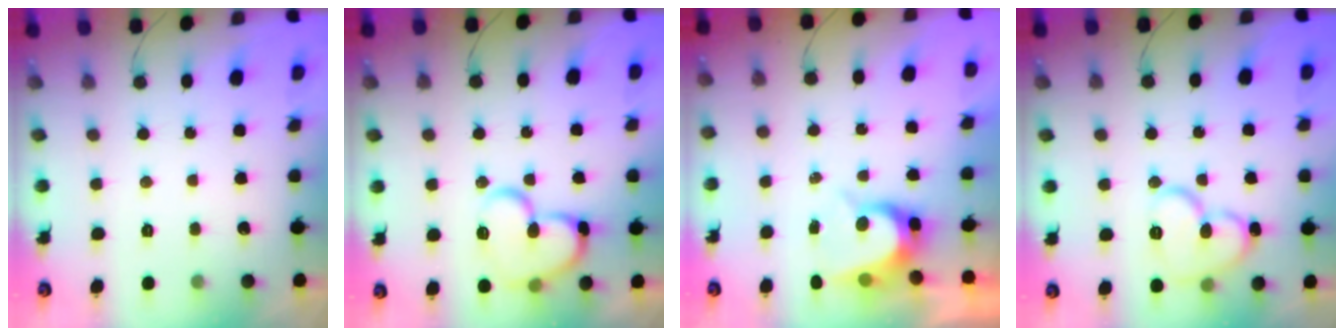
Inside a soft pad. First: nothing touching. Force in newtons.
{"total": 15.8, "press": 15.7, "slide": 1.7}
{"total": 7.0, "press": 6.9, "slide": 0.8}
{"total": 13.3, "press": 13.2, "slide": 1.8}